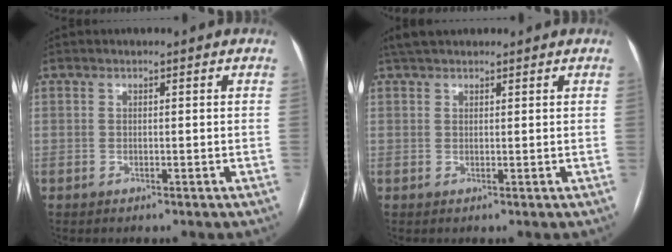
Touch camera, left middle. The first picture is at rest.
{"total": 3.9, "force": [3.4, 1.4, 1.5], "torque": [-0.023, 0.030, 0.061]}